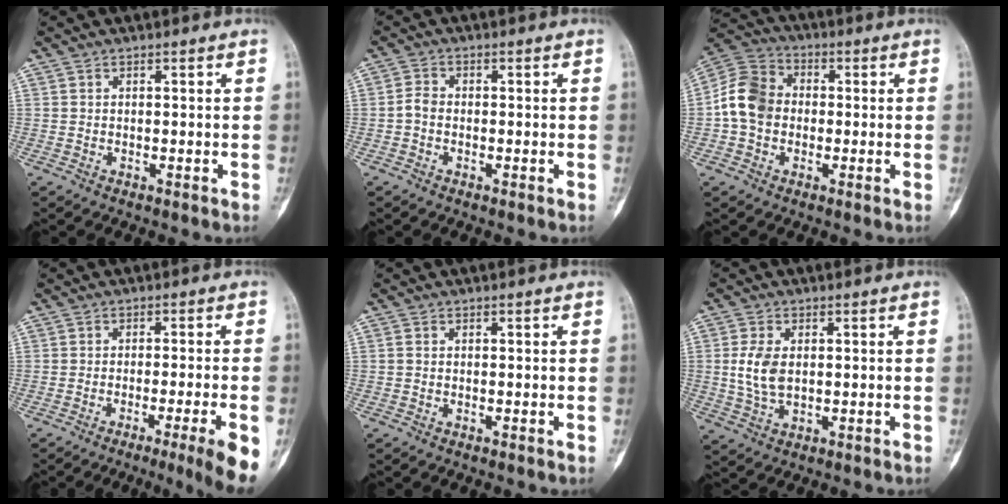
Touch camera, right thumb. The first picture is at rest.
{"total": 2.2, "force": [-0.6, 1.6, 1.4], "torque": [-0.026, 0.007, -0.018]}
{"total": 9.6, "force": [-0.9, 7.8, 5.6], "torque": [-0.095, 0.030, -0.034]}
{"total": 8.7, "force": [-4.7, -0.6, 7.3], "torque": [-0.103, 0.000, -0.069]}
{"total": 0.5, "force": [-0.2, 0.3, 0.3], "torque": [-0.006, 0.001, -0.009]}
{"total": 6.1, "force": [0.3, 3.6, 4.9], "torque": [-0.103, 0.000, 0.009]}